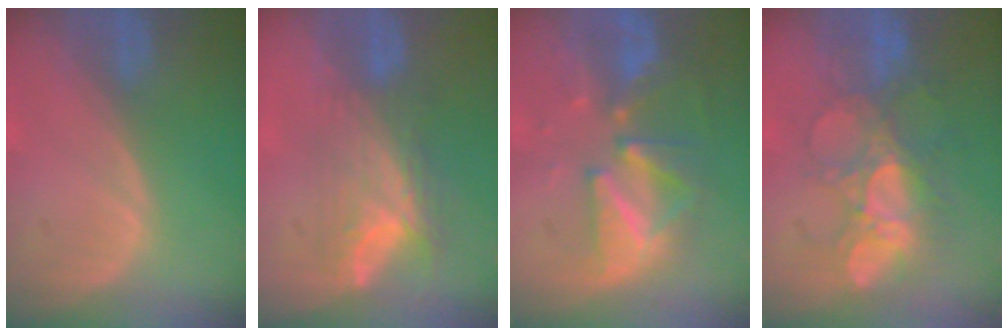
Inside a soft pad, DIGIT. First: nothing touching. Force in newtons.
{"total": 8.1, "press": 6.7, "slide": 4.6}
{"total": 9.5, "press": 8.6, "slide": 4.0}
{"total": 8.6, "press": 8.3, "slide": 2.4}